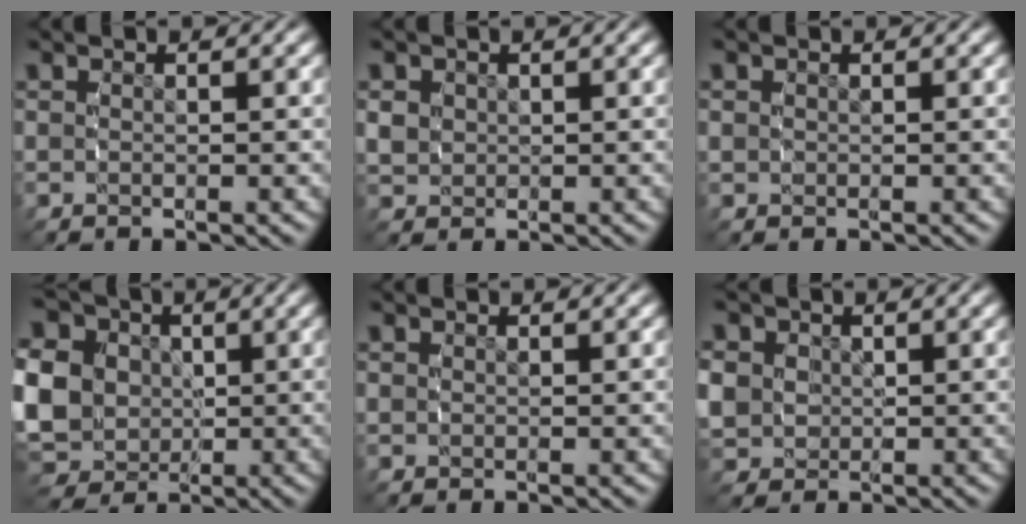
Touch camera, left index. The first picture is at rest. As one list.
[{"total": 2.4, "force": [0.0, 2.3, 0.7], "torque": [-0.022, -0.011, 0.012]}, {"total": 1.0, "force": [0.1, 0.9, 0.2], "torque": [-0.013, -0.005, 0.008]}, {"total": 12.4, "force": [0.2, 11.2, 5.5], "torque": [-0.131, -0.025, 0.001]}, {"total": 0.7, "force": [0.0, 0.6, 0.3], "torque": [-0.006, -0.003, 0.004]}, {"total": 6.4, "force": [0.2, 5.9, 2.4], "torque": [-0.073, -0.020, 0.008]}]